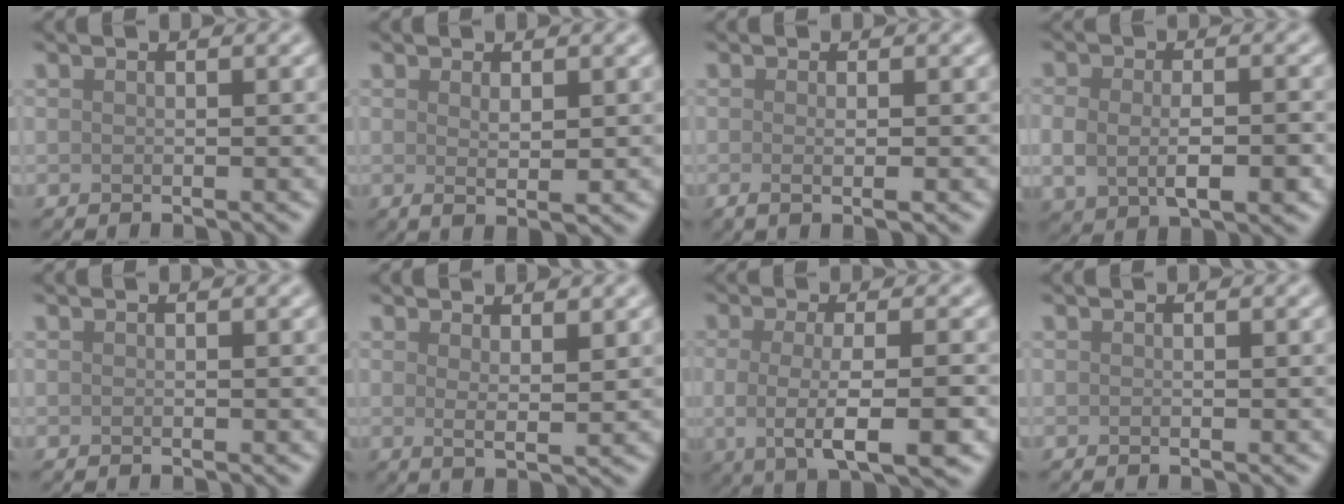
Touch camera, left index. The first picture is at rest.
{"total": 1.6, "force": [0.4, 0.3, 1.5], "torque": [-0.026, -0.004, 0.007]}
{"total": 1.7, "force": [-0.2, 0.4, 1.6], "torque": [-0.026, -0.004, -0.007]}
{"total": 4.9, "force": [-0.9, 2.8, 3.9], "torque": [-0.074, -0.010, -0.011]}
{"total": 0.0}
{"total": 2.5, "force": [1.4, 0.6, 2.0], "torque": [-0.024, -0.006, 0.021]}
{"total": 6.2, "force": [-1.1, 1.9, 5.8], "torque": [-0.095, -0.014, -0.021]}
{"total": 0.0}